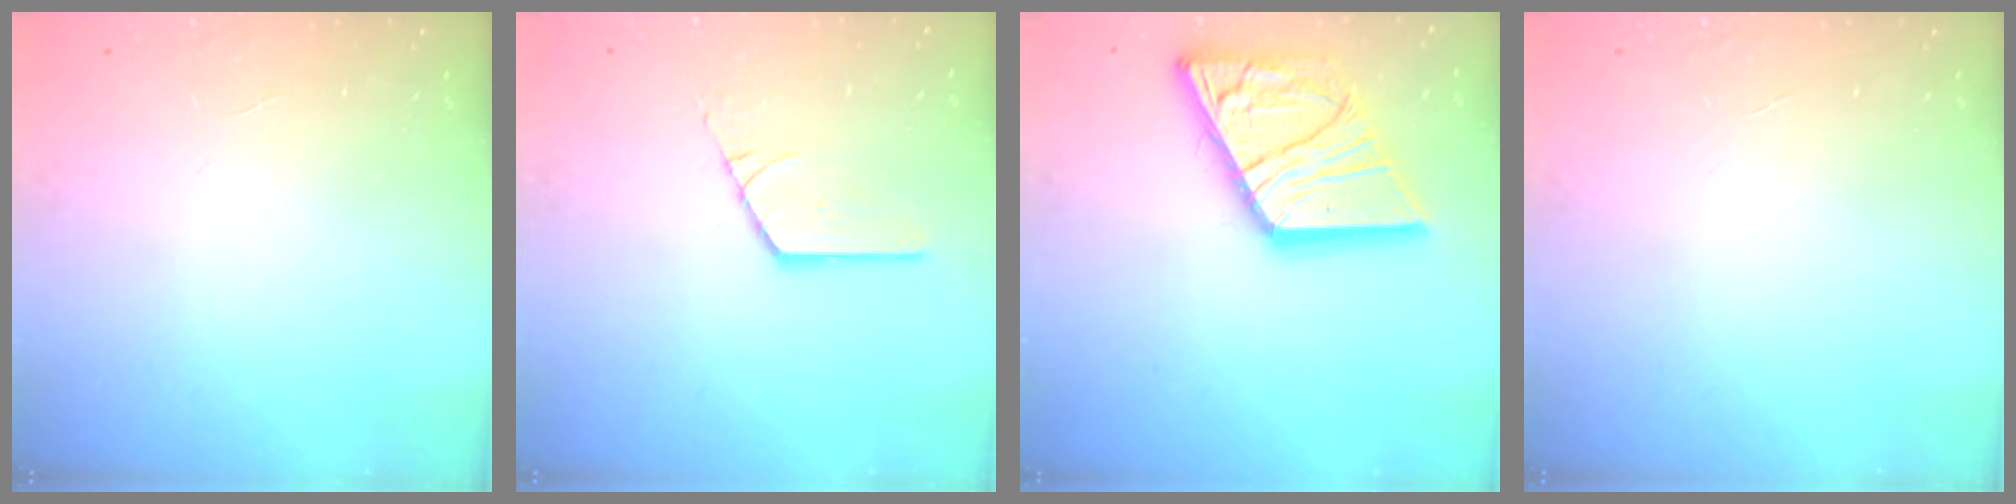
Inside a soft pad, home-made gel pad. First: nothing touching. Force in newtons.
{"total": 2.5, "press": 2.5, "slide": 0.2}
{"total": 19.4, "press": 19.3, "slide": 2.2}
{"total": 0.0}